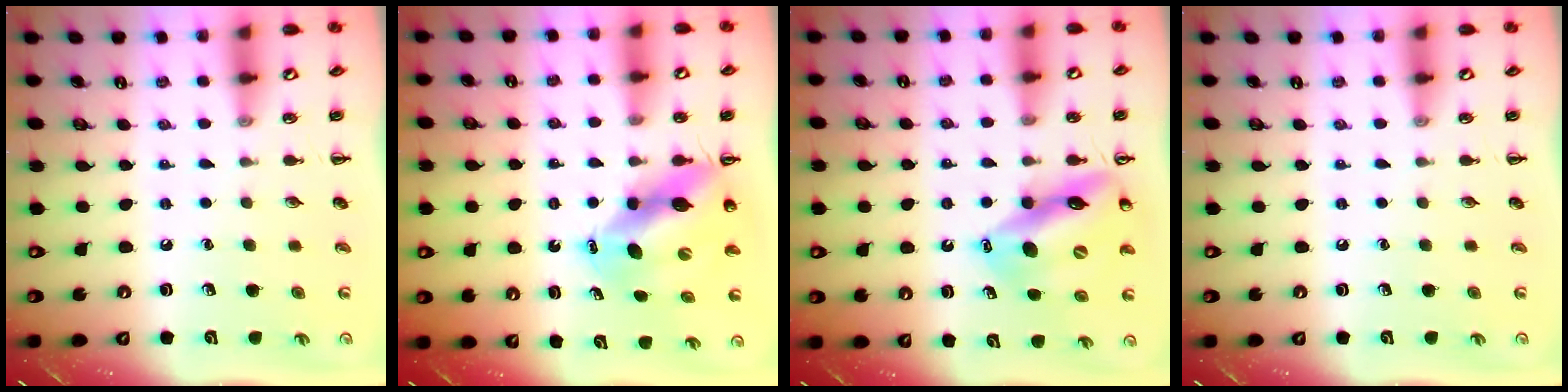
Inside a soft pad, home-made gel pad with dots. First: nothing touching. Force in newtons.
{"total": 10.2, "press": 9.9, "slide": 2.6}
{"total": 14.1, "press": 13.6, "slide": 3.9}
{"total": 0.0}